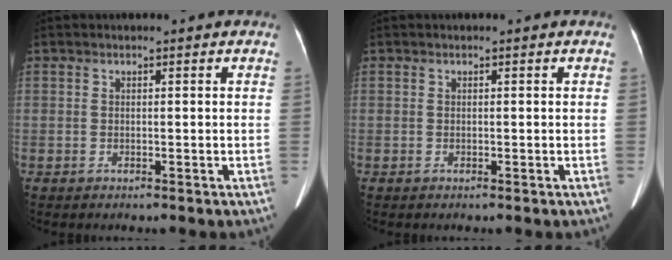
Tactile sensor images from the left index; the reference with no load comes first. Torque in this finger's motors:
{"motor_torque": [0.05, -0.01, 0.01, 0.01]}